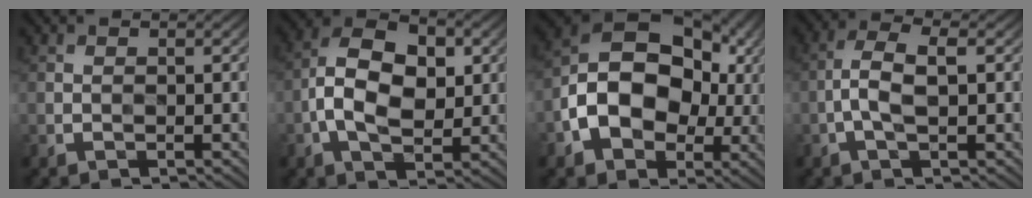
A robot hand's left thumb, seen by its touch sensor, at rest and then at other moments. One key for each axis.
{"total": 9.1, "fx": 0.0, "fy": 5.7, "fz": 7.0, "tx": -0.134, "ty": 0.014, "tz": -0.006}
{"total": 14.9, "fx": -1.3, "fy": 10.8, "fz": 10.2, "tx": -0.178, "ty": 0.000, "tz": -0.023}
{"total": 4.6, "fx": -1.0, "fy": 1.7, "fz": 4.2, "tx": -0.092, "ty": 0.011, "tz": -0.021}